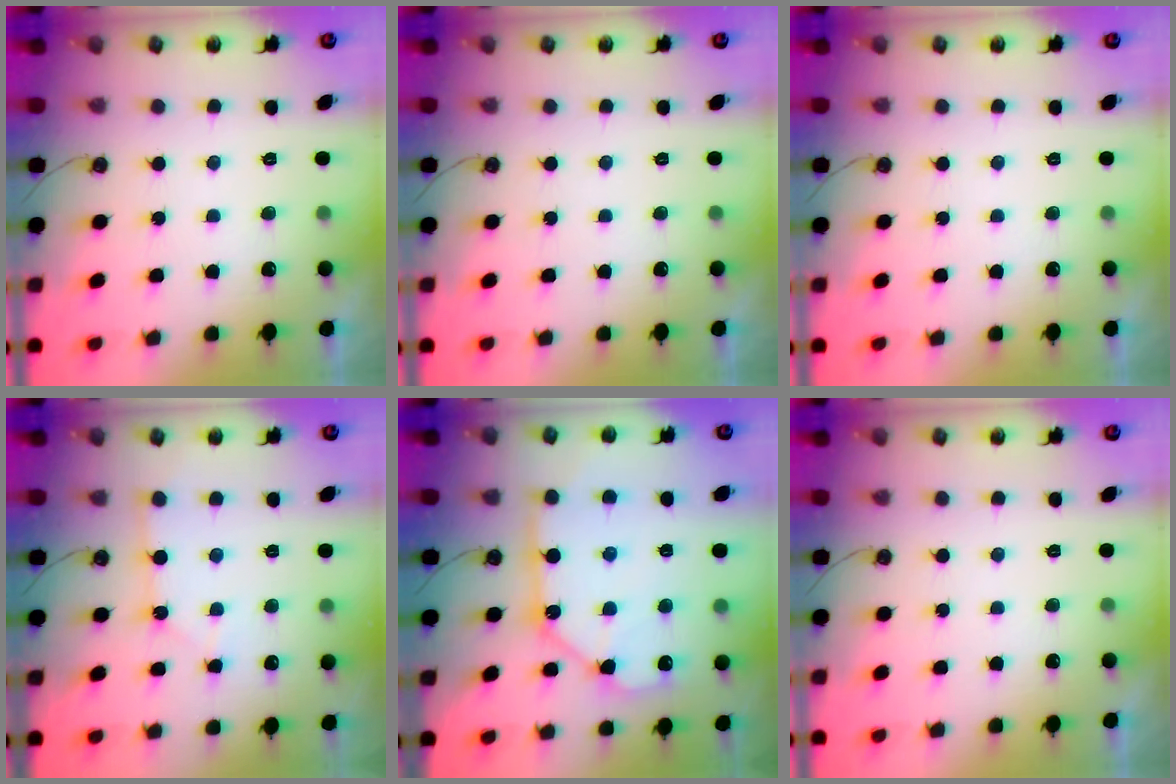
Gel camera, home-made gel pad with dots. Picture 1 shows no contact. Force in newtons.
{"total": 0.0}
{"total": 0.0}
{"total": 2.9, "press": 2.9, "slide": 0.4}
{"total": 14.5, "press": 14.4, "slide": 1.5}
{"total": 0.0}